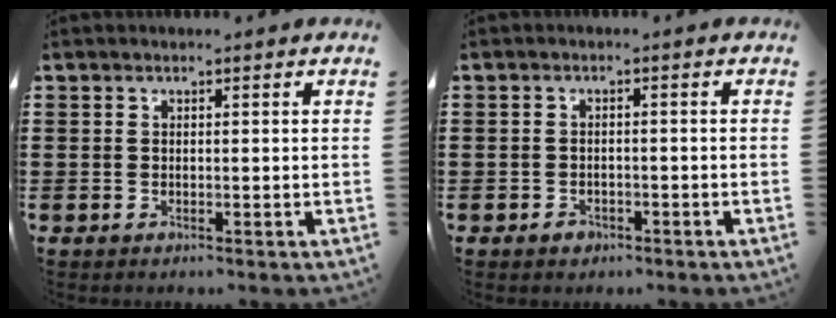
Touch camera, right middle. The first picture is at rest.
{"total": 1.2, "force": [-0.9, 0.7, 0.4], "torque": [-0.012, -0.002, -0.020]}